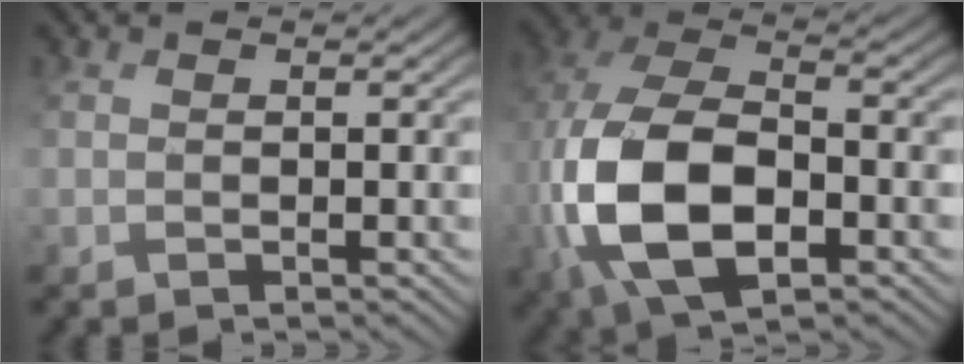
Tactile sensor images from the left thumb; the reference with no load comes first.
{"total": 15.3, "force": [-3.7, 8.9, 11.9], "torque": [-0.292, -0.031, -0.065]}